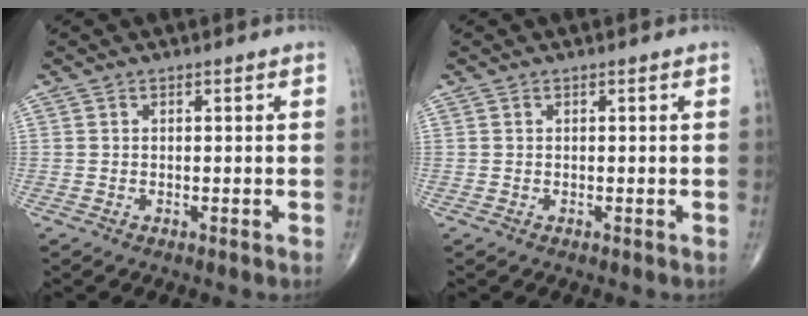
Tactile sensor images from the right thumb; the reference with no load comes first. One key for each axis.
{"total": 0.0}